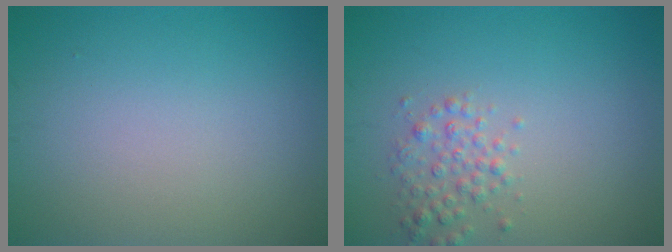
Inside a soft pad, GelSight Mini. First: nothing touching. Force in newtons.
{"total": 2.1, "press": 2.1, "slide": 0.0}